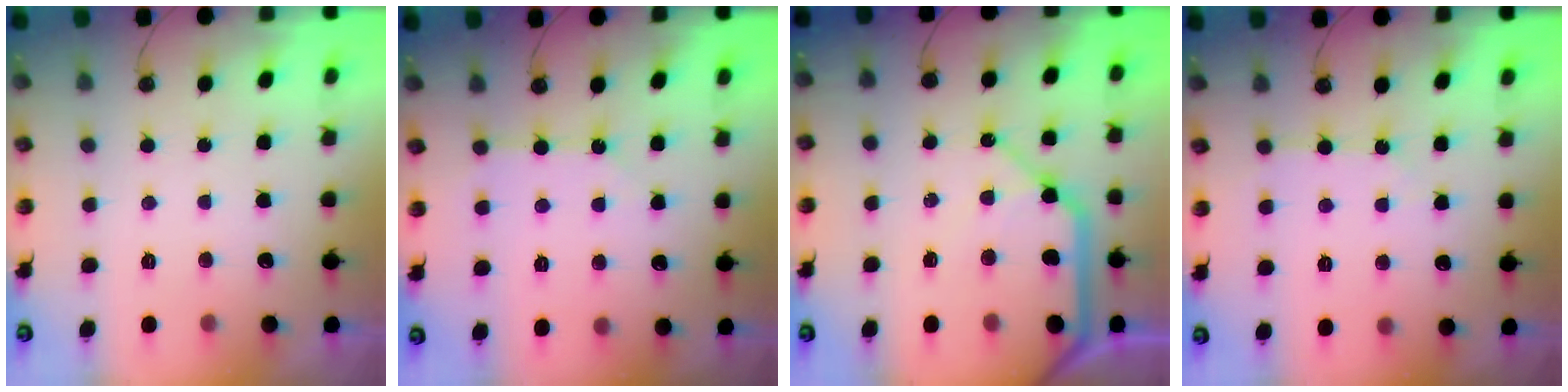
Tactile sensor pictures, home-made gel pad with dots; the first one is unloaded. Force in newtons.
{"total": 2.7, "press": 2.7, "slide": 0.2}
{"total": 15.7, "press": 15.5, "slide": 2.1}
{"total": 3.5, "press": 3.5, "slide": 0.5}